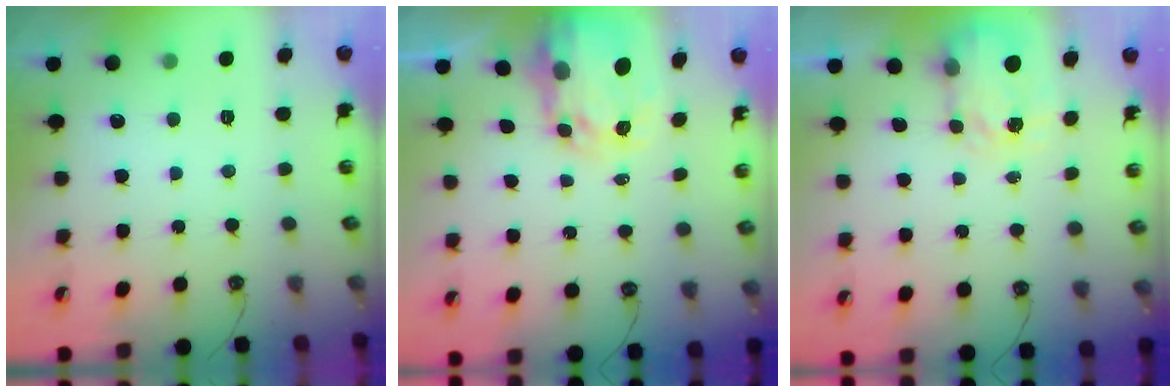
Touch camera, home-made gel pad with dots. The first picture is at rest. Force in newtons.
{"total": 5.2, "press": 5.2, "slide": 0.4}
{"total": 4.0, "press": 3.9, "slide": 0.6}